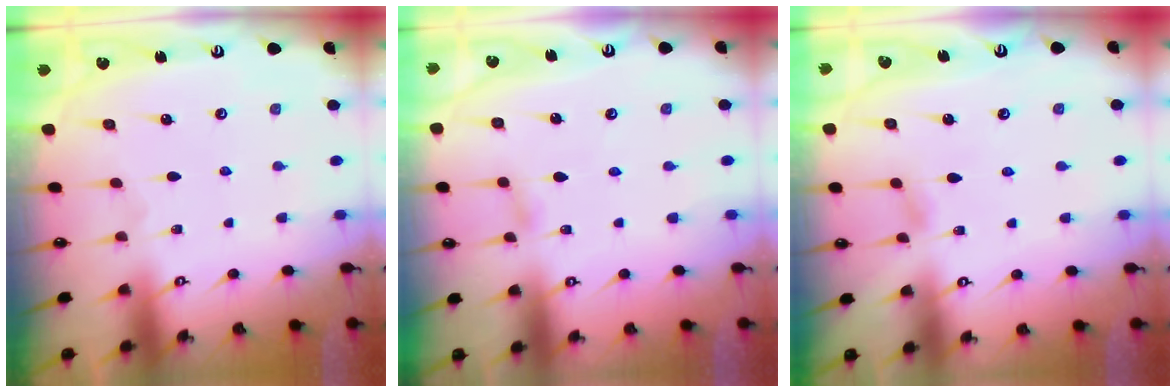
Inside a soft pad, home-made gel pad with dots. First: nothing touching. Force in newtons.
{"total": 2.8, "press": 2.8, "slide": 0.3}
{"total": 5.0, "press": 5.0, "slide": 0.5}